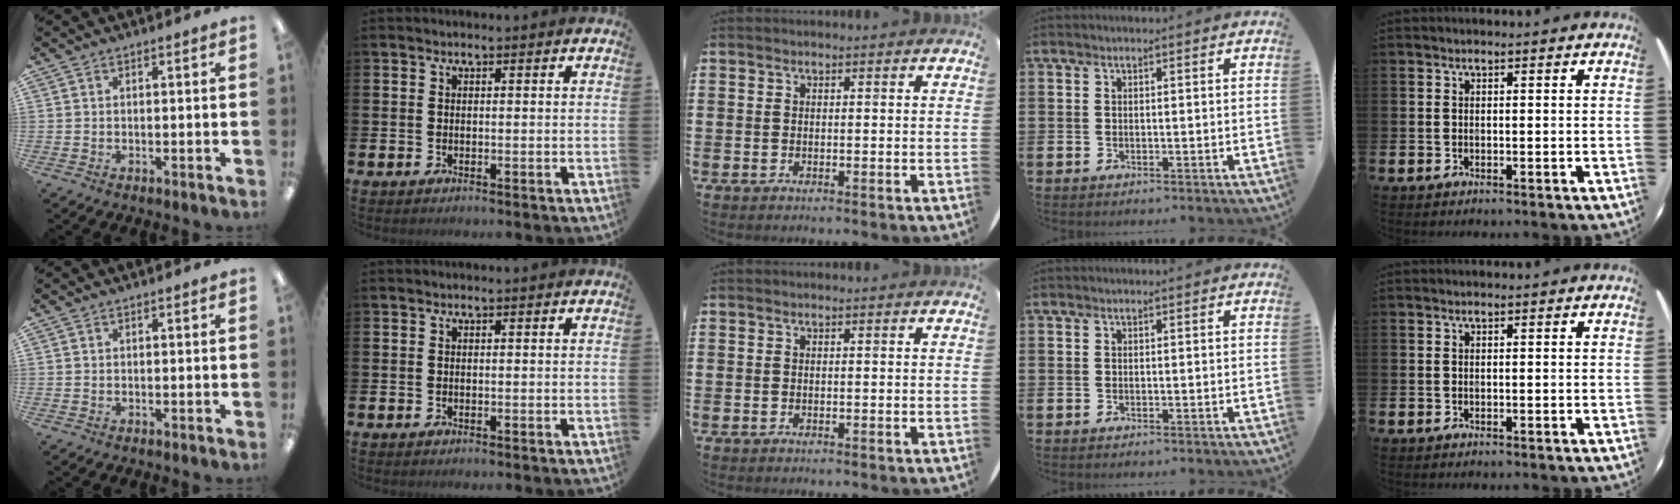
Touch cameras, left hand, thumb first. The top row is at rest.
{}